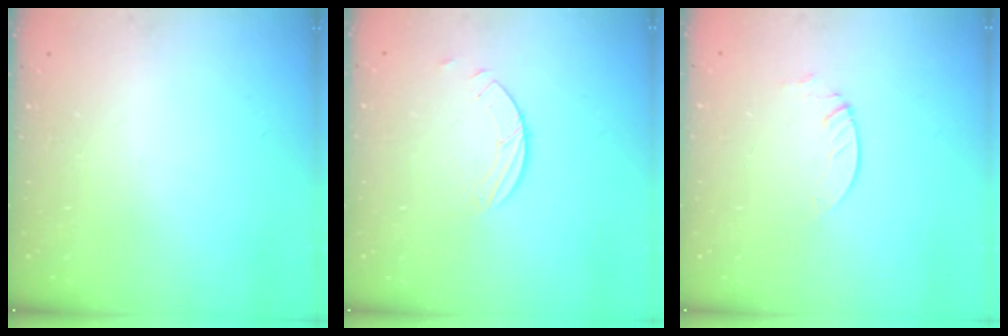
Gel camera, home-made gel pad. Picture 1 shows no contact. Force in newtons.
{"total": 1.7, "press": 1.7, "slide": 0.2}
{"total": 2.1, "press": 2.1, "slide": 0.2}